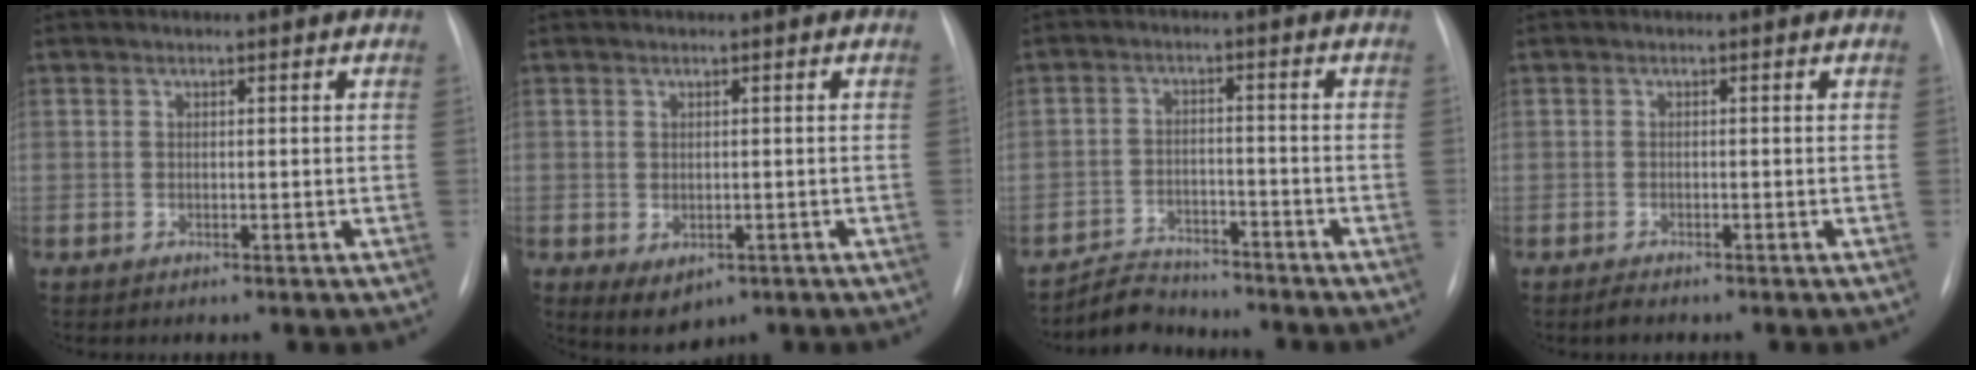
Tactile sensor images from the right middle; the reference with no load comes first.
{"total": 4.1, "force": [-1.6, 2.7, 2.7], "torque": [-0.039, -0.004, -0.006]}
{"total": 5.6, "force": [-5.4, 1.6, -0.3], "torque": [0.003, 0.002, -0.092]}
{"total": 1.2, "force": [-1.0, 0.2, 0.5], "torque": [-0.016, -0.003, -0.017]}